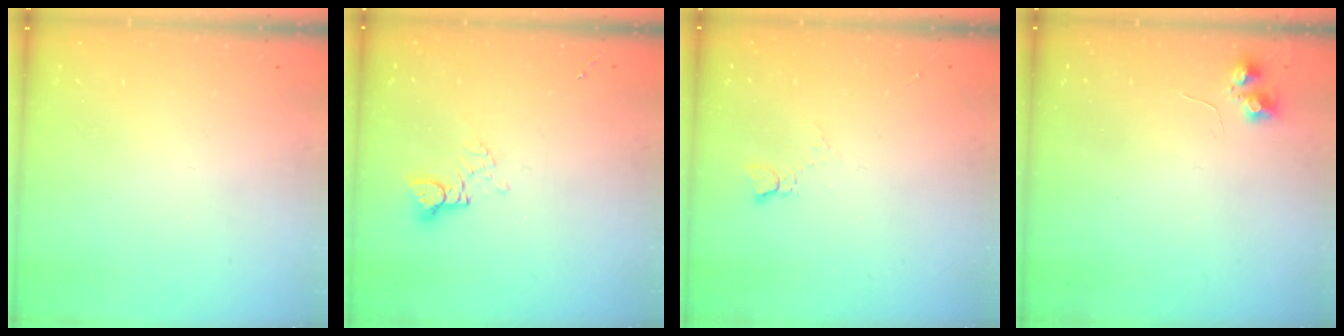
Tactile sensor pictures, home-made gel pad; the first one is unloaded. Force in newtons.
{"total": 2.9, "press": 2.9, "slide": 0.4}
{"total": 2.5, "press": 2.5, "slide": 0.4}
{"total": 5.9, "press": 5.9, "slide": 0.7}